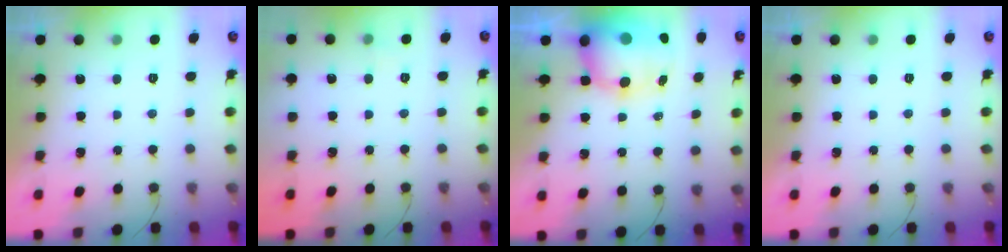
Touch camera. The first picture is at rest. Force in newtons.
{"total": 3.6, "press": 3.5, "slide": 0.9}
{"total": 12.1, "press": 11.6, "slide": 3.3}
{"total": 0.0}